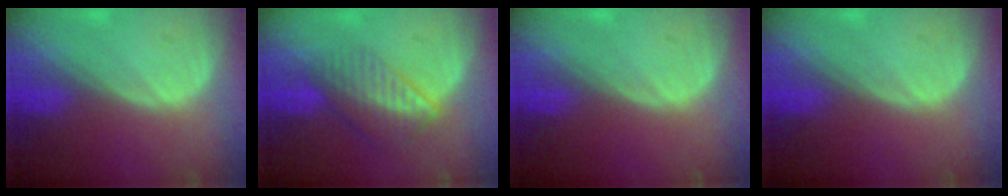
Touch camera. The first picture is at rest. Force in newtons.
{"total": 6.7, "press": 5.7, "slide": 3.5}
{"total": 0.0}
{"total": 0.0}